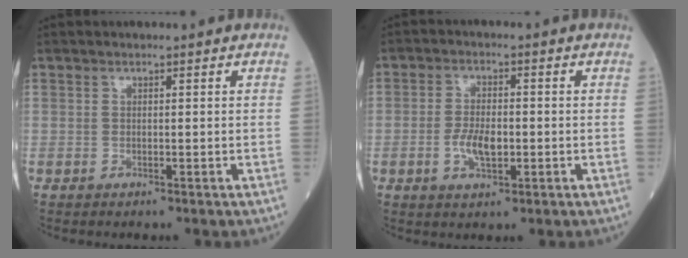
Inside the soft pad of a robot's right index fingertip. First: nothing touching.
{"total": 4.7, "force": [-1.1, 1.8, 4.1], "torque": [-0.083, 0.000, -0.019]}